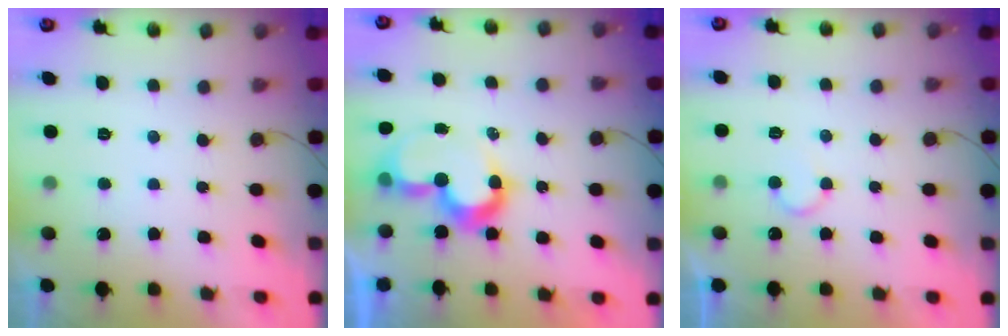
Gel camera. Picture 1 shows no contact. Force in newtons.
{"total": 9.5, "press": 9.0, "slide": 2.9}
{"total": 5.0, "press": 5.0, "slide": 0.4}